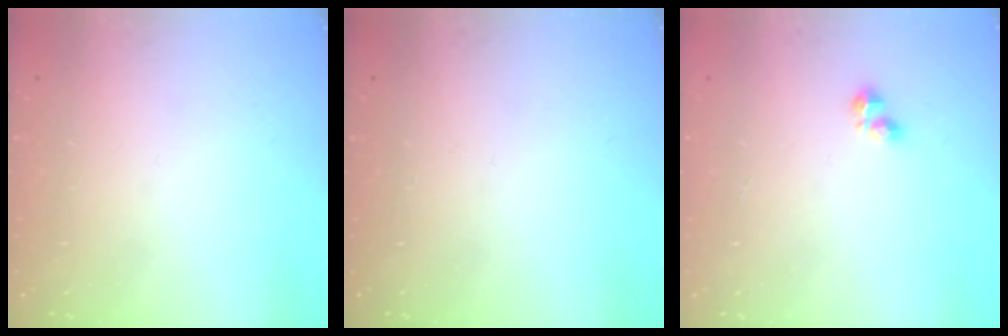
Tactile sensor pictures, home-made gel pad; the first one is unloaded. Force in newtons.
{"total": 0.0}
{"total": 2.6, "press": 2.5, "slide": 0.5}